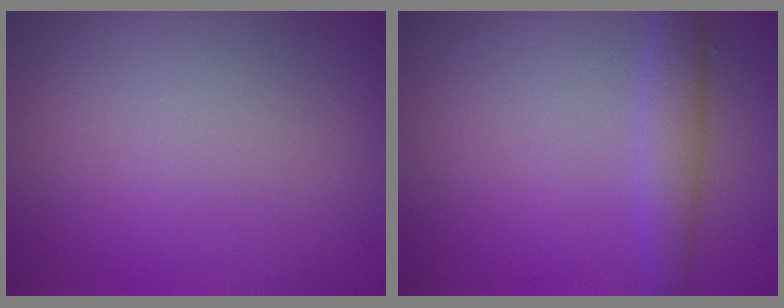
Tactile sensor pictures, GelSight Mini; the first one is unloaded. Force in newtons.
{"total": 2.5, "press": 2.5, "slide": 0.2}